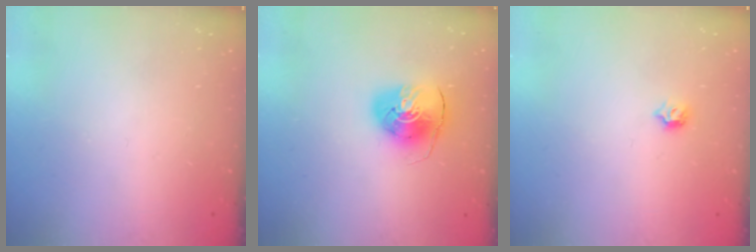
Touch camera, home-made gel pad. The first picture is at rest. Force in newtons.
{"total": 9.3, "press": 9.2, "slide": 1.1}
{"total": 4.8, "press": 4.7, "slide": 1.0}